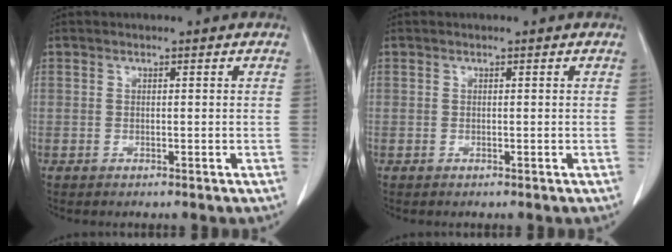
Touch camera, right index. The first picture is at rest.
{"total": 0.0}